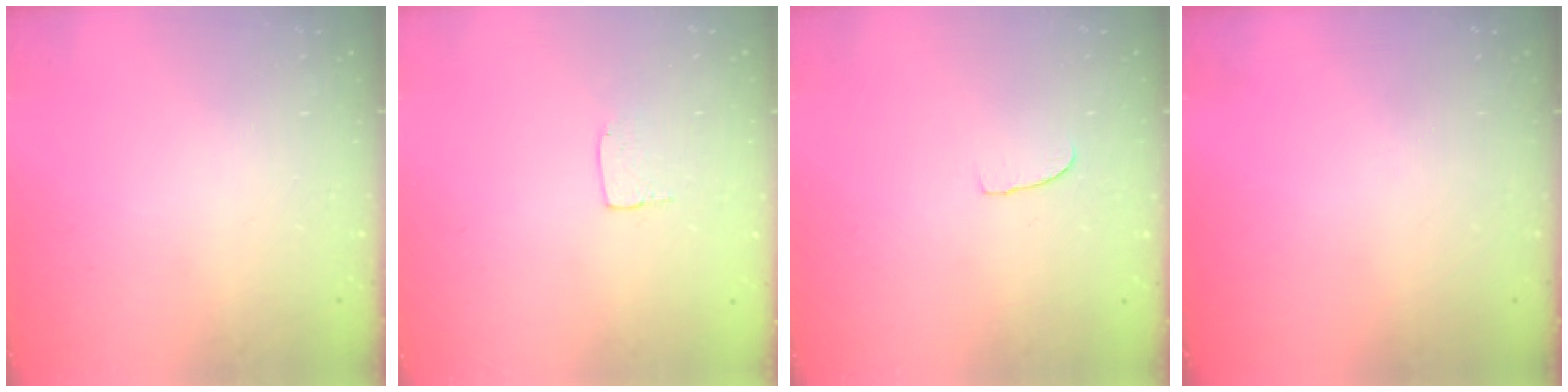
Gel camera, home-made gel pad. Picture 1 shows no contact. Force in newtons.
{"total": 3.7, "press": 3.7, "slide": 0.2}
{"total": 4.2, "press": 4.2, "slide": 0.4}
{"total": 0.0}